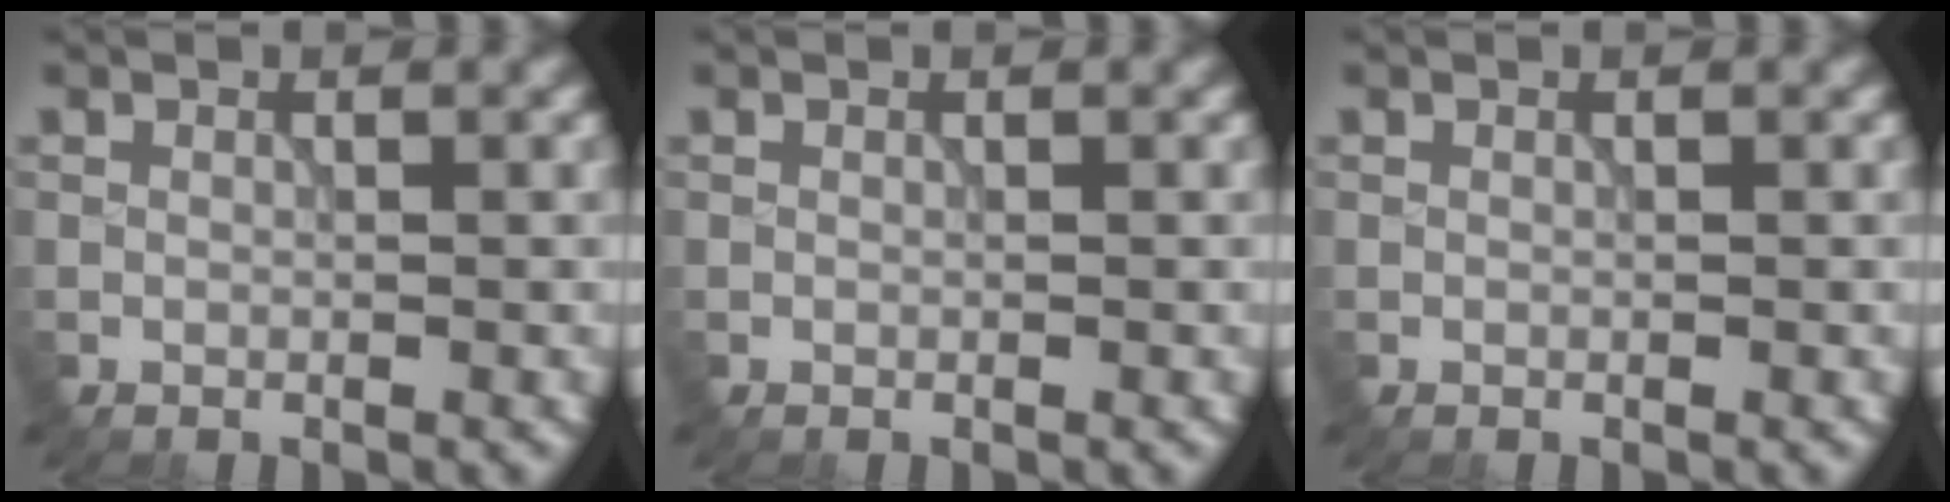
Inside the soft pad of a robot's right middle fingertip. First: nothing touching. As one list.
[{"total": 0.0}, {"total": 0.0}]